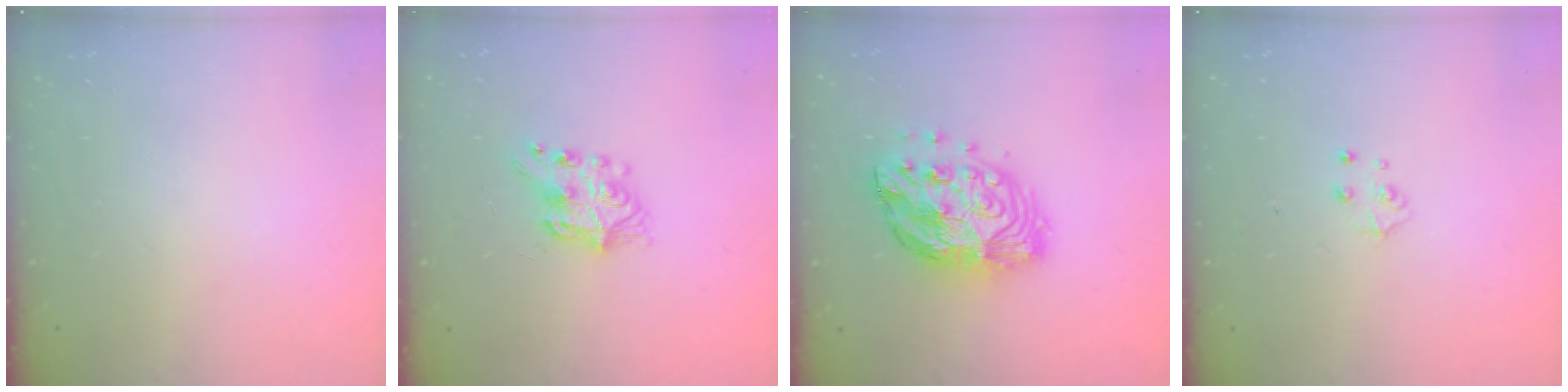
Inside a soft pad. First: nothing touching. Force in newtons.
{"total": 7.2, "press": 7.2, "slide": 0.4}
{"total": 15.7, "press": 15.6, "slide": 1.2}
{"total": 4.0, "press": 4.0, "slide": 0.5}